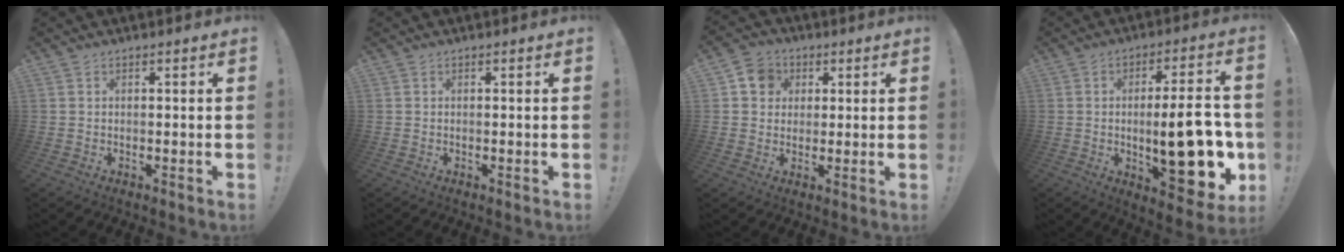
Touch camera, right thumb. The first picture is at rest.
{"total": 0.0}
{"total": 7.8, "force": [2.1, 7.0, 2.7], "torque": [-0.039, 0.001, 0.044]}
{"total": 21.6, "force": [-3.2, 7.7, 19.9], "torque": [-0.273, 0.003, -0.040]}